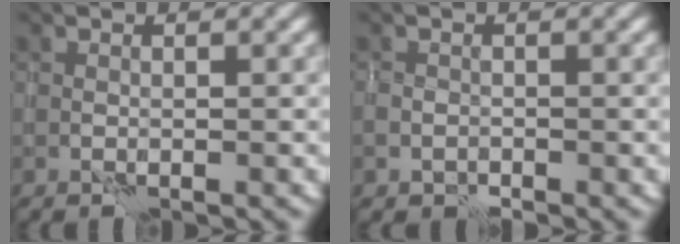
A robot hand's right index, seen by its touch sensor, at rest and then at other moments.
{"total": 1.3, "force": [-0.6, 1.1, 0.3], "torque": [-0.006, -0.009, -0.012]}